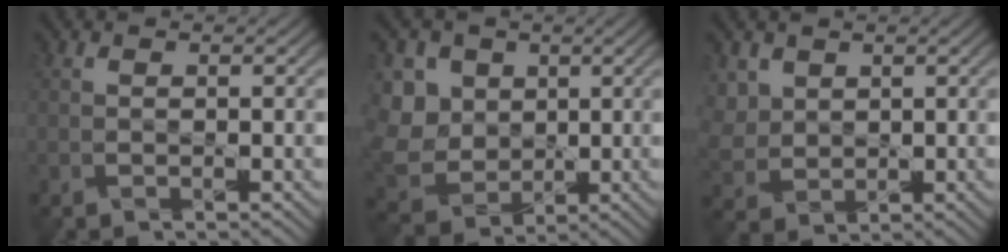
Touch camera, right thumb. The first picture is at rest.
{"total": 7.7, "force": [1.9, 6.8, 3.1], "torque": [-0.117, 0.004, 0.029]}
{"total": 3.1, "force": [1.5, 2.6, 0.9], "torque": [-0.035, -0.009, 0.035]}